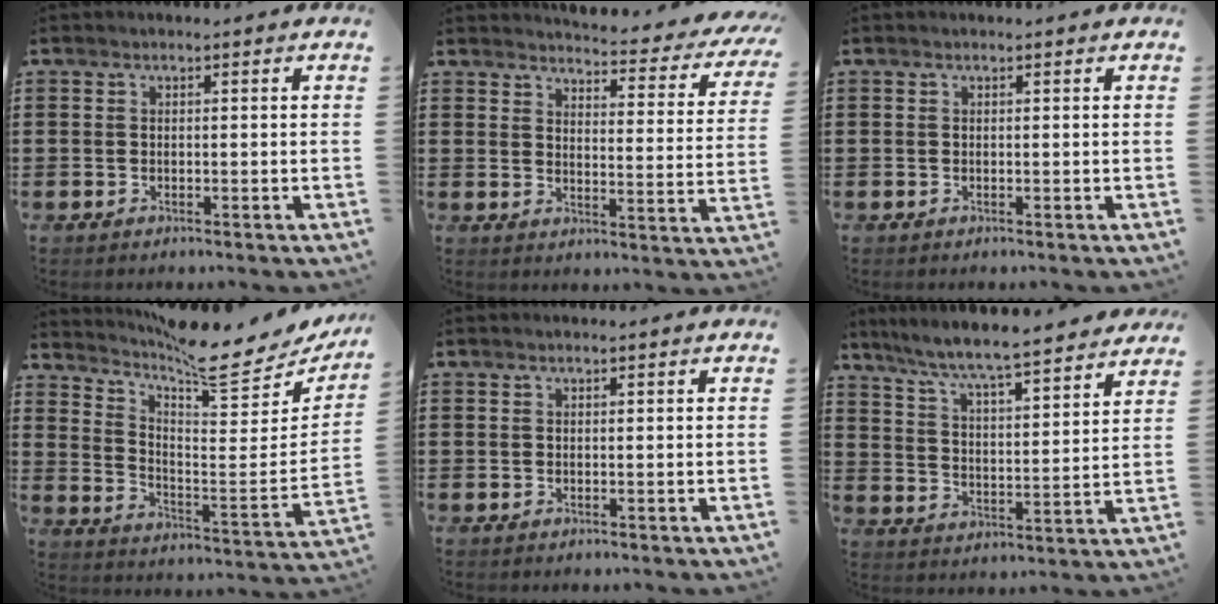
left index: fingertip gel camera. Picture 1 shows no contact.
{"total": 3.9, "force": [3.7, 0.0, 1.1], "torque": [-0.028, -0.041, 0.055]}
{"total": 0.0}
{"total": 9.0, "force": [7.9, 1.0, 4.3], "torque": [-0.091, -0.059, 0.130]}
{"total": 0.0}
{"total": 6.3, "force": [5.8, -0.2, 2.5], "torque": [-0.074, -0.042, 0.095]}